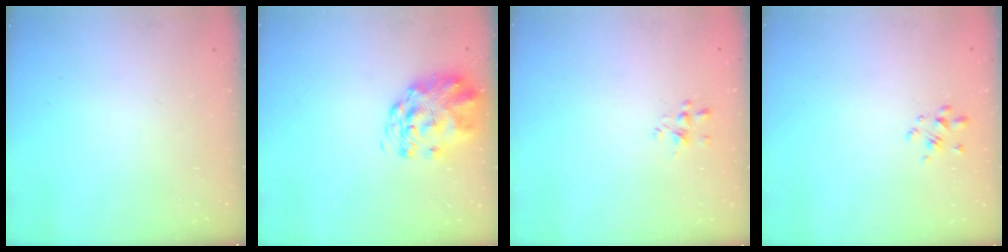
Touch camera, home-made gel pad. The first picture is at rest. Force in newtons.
{"total": 3.0, "press": 2.8, "slide": 1.1}
{"total": 1.6, "press": 1.5, "slide": 0.5}
{"total": 2.6, "press": 2.4, "slide": 1.0}